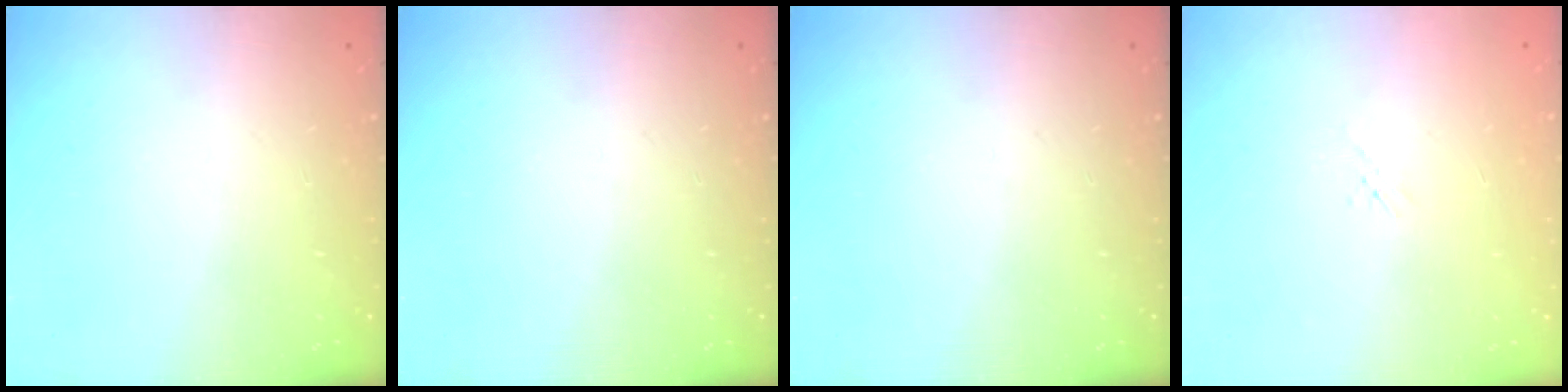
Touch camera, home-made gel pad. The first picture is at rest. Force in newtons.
{"total": 0.0}
{"total": 0.0}
{"total": 0.5, "press": 0.5, "slide": 0.2}